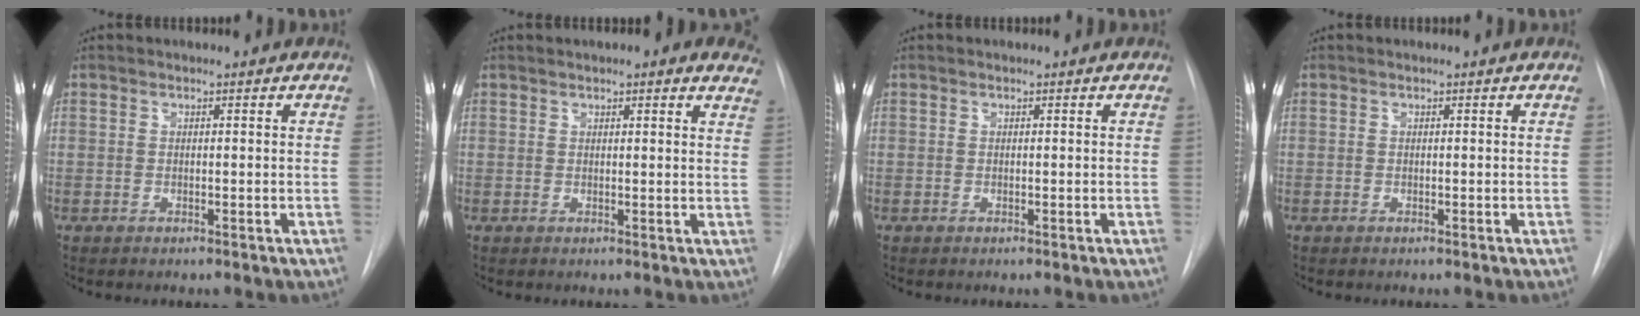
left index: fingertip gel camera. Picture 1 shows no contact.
{"total": 8.2, "force": [6.8, 2.0, 4.2], "torque": [-0.031, 0.005, 0.062]}
{"total": 0.0}
{"total": 0.0}